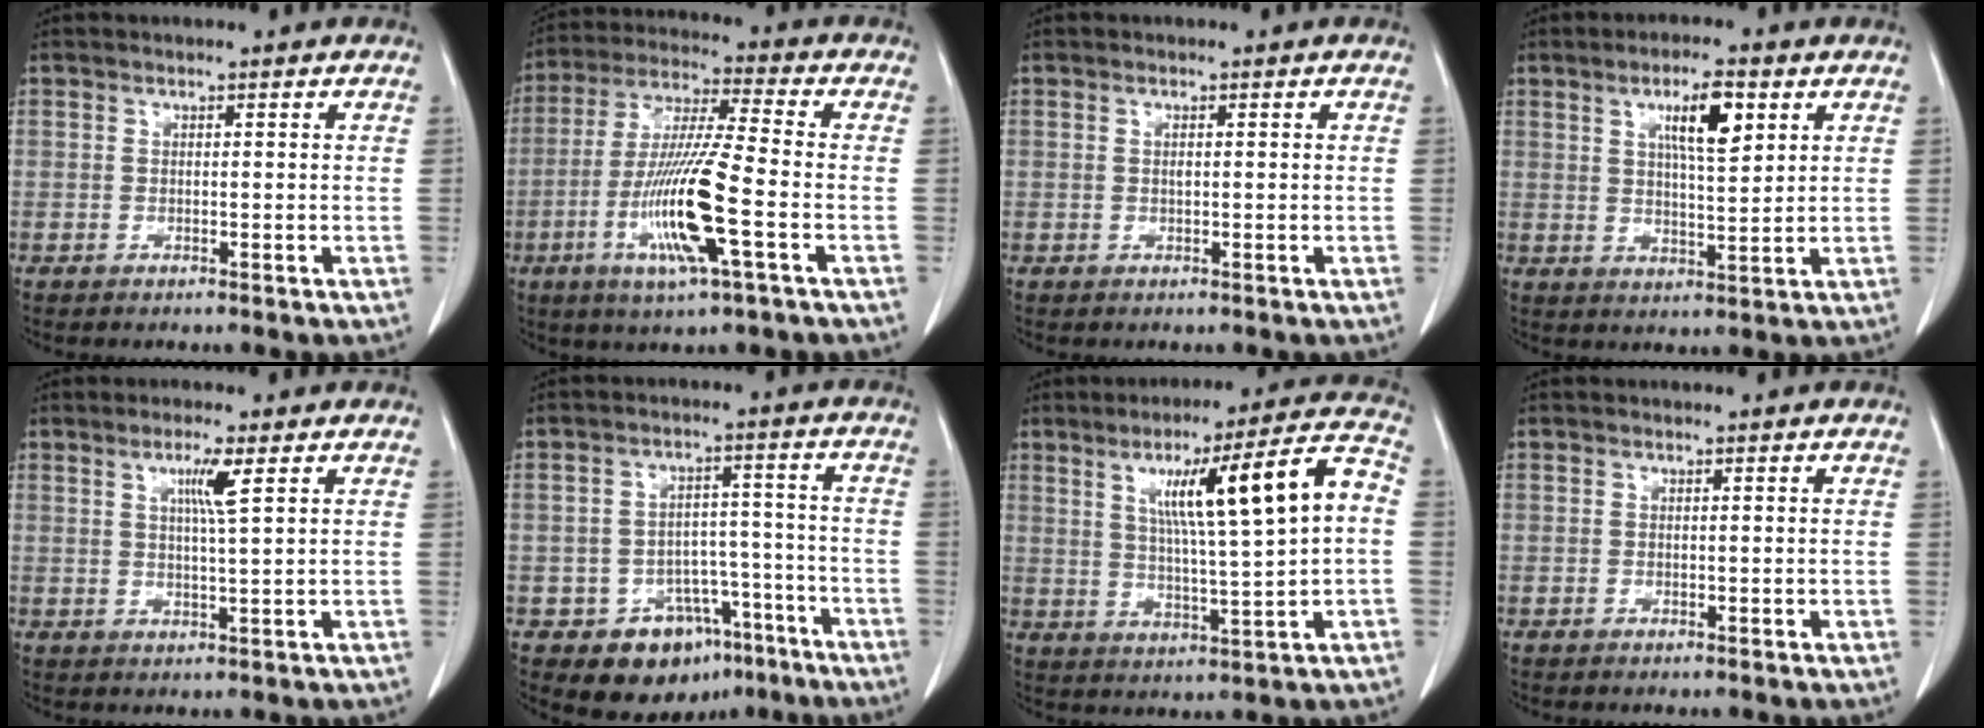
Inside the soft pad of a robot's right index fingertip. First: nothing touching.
{"total": 14.2, "force": [-4.4, 0.4, 13.5], "torque": [-0.275, -0.016, -0.085]}
{"total": 0.8, "force": [0.1, 0.2, 0.8], "torque": [-0.015, 0.000, 0.004]}
{"total": 7.4, "force": [3.2, 1.5, 6.4], "torque": [-0.109, 0.001, 0.055]}
{"total": 4.0, "force": [1.6, -0.5, 3.7], "torque": [-0.068, -0.004, 0.030]}
{"total": 9.7, "force": [-5.6, 7.2, 3.4], "torque": [-0.029, 0.038, -0.071]}
{"total": 15.0, "force": [2.7, 0.5, 14.7], "torque": [-0.224, 0.026, 0.046]}
{"total": 0.0}